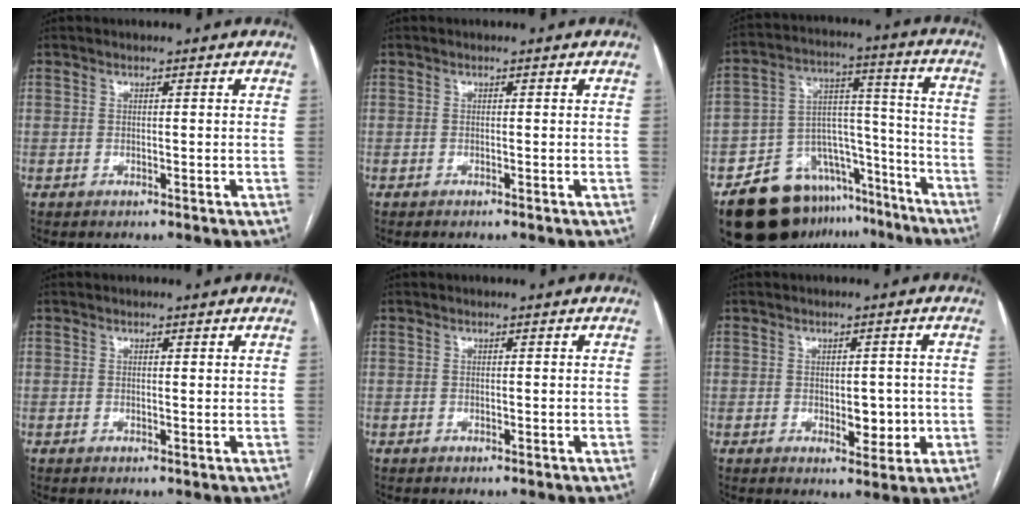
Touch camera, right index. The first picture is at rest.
{"total": 0.0}
{"total": 17.7, "force": [-13.7, 9.8, 5.5], "torque": [-0.066, 0.076, -0.205]}
{"total": 0.6, "force": [0.4, 0.1, 0.4], "torque": [-0.007, -0.002, 0.005]}
{"total": 0.0}
{"total": 4.6, "force": [-0.5, 2.6, 3.8], "torque": [-0.044, 0.002, 0.002]}